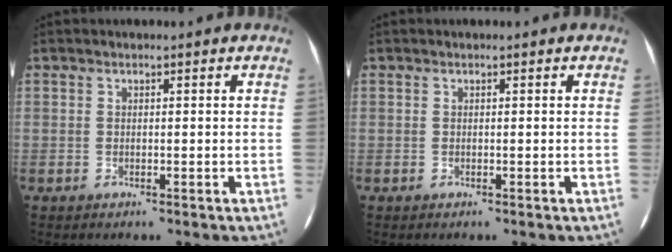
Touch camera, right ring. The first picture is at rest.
{"total": 0.0}